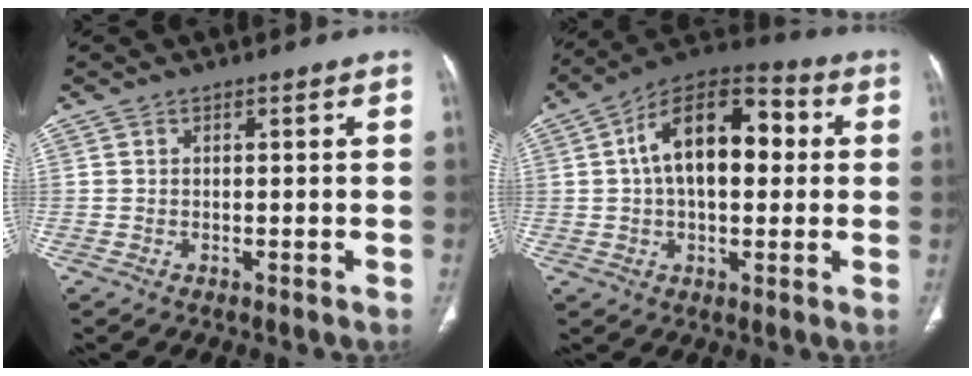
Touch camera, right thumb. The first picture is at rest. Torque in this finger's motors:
{"motor_torque": [1.09, 3.92, 0.98, -0.83, 0.17]}